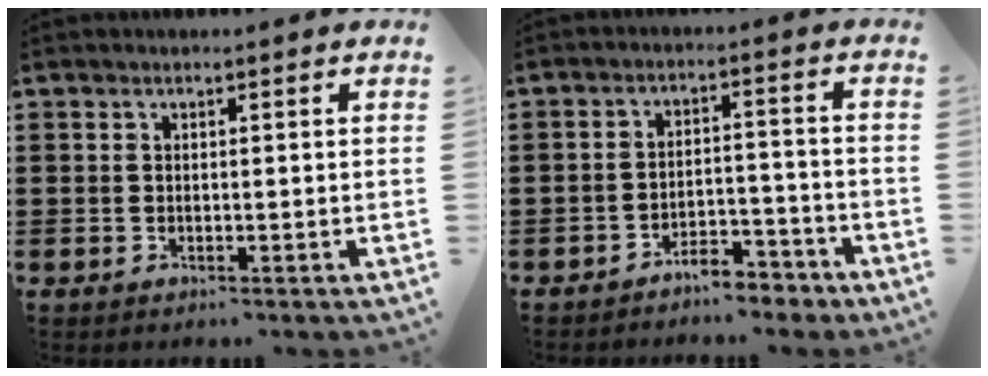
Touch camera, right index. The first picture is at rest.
{"total": 4.7, "force": [-4.5, 1.0, 1.1], "torque": [-0.019, 0.012, -0.090]}